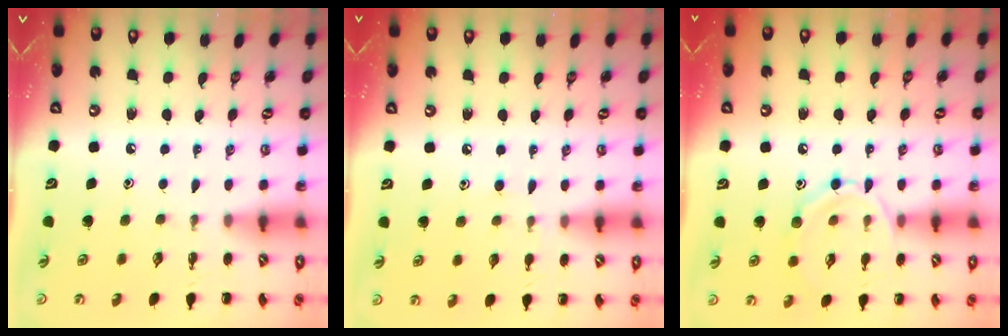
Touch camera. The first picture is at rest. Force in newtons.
{"total": 5.8, "press": 5.6, "slide": 1.7}
{"total": 9.5, "press": 9.5, "slide": 0.6}